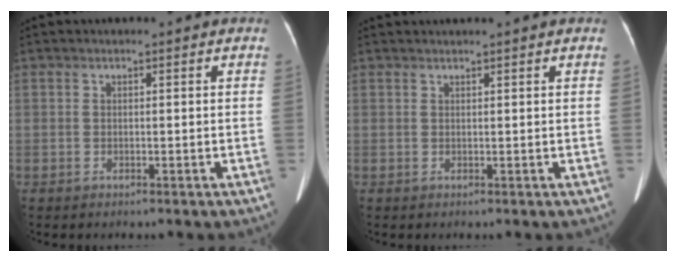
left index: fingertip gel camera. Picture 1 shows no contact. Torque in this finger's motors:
{"motor_torque": [0.11, -0.13, 0.03, 0.02]}